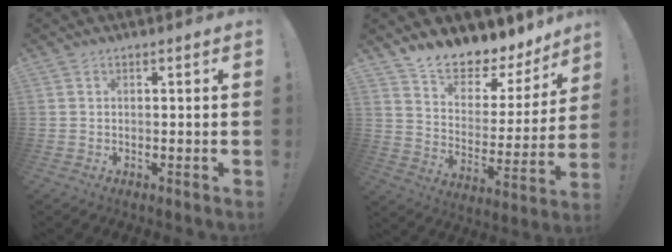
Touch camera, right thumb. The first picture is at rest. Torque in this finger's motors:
{"motor_torque": [-0.63, 1.68, 0.31, 0.07, 0.01]}